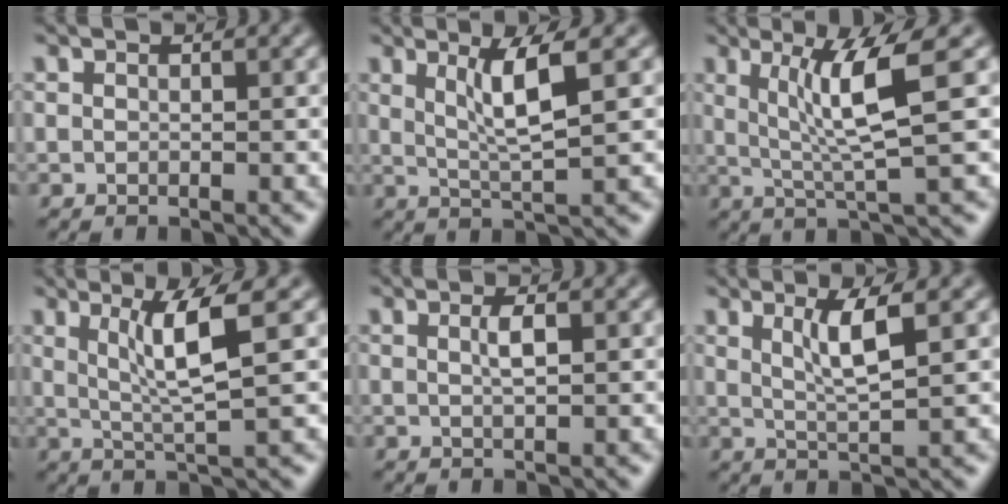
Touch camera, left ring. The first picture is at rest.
{"total": 4.0, "force": [1.4, 0.5, 3.7], "torque": [-0.069, -0.006, 0.030]}
{"total": 5.4, "force": [1.5, 0.6, 5.2], "torque": [-0.100, -0.004, 0.035]}
{"total": 4.6, "force": [1.5, 0.5, 4.3], "torque": [-0.082, -0.005, 0.033]}
{"total": 1.5, "force": [0.4, 0.3, 1.4], "torque": [-0.026, 0.004, 0.005]}
{"total": 3.4, "force": [1.3, 0.6, 3.1], "torque": [-0.055, -0.003, 0.026]}